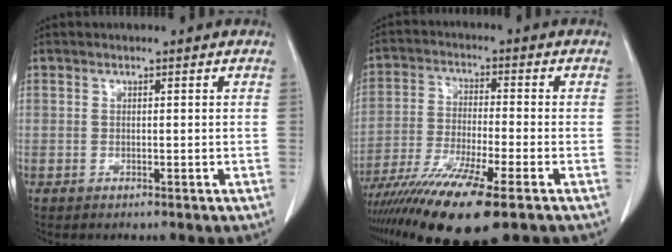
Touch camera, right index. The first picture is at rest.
{"total": 14.2, "force": [-9.4, 0.9, 10.7], "torque": [-0.207, -0.038, -0.165]}